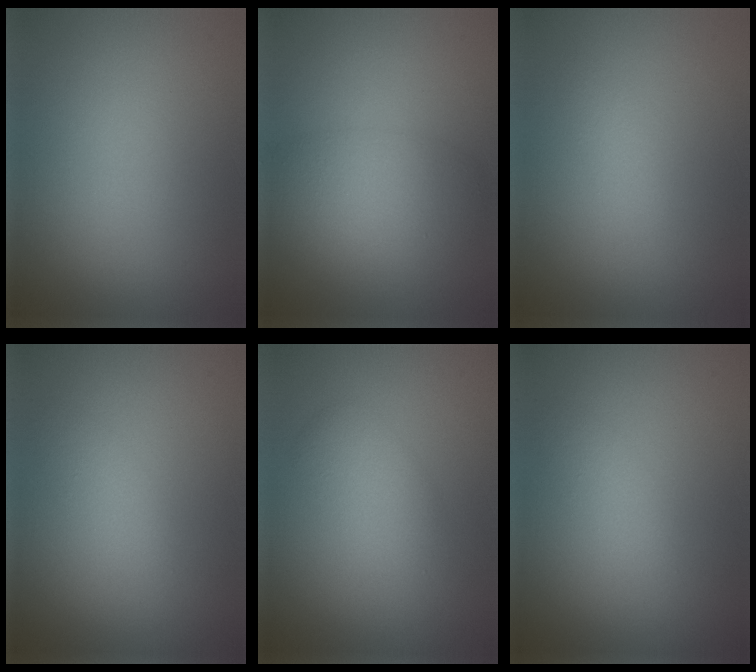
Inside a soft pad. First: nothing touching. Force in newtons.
{"total": 4.4, "press": 4.4, "slide": 0.1}
{"total": 1.1, "press": 1.1, "slide": 0.0}
{"total": 1.7, "press": 1.7, "slide": 0.0}
{"total": 2.7, "press": 2.7, "slide": 0.1}
{"total": 1.7, "press": 1.7, "slide": 0.0}